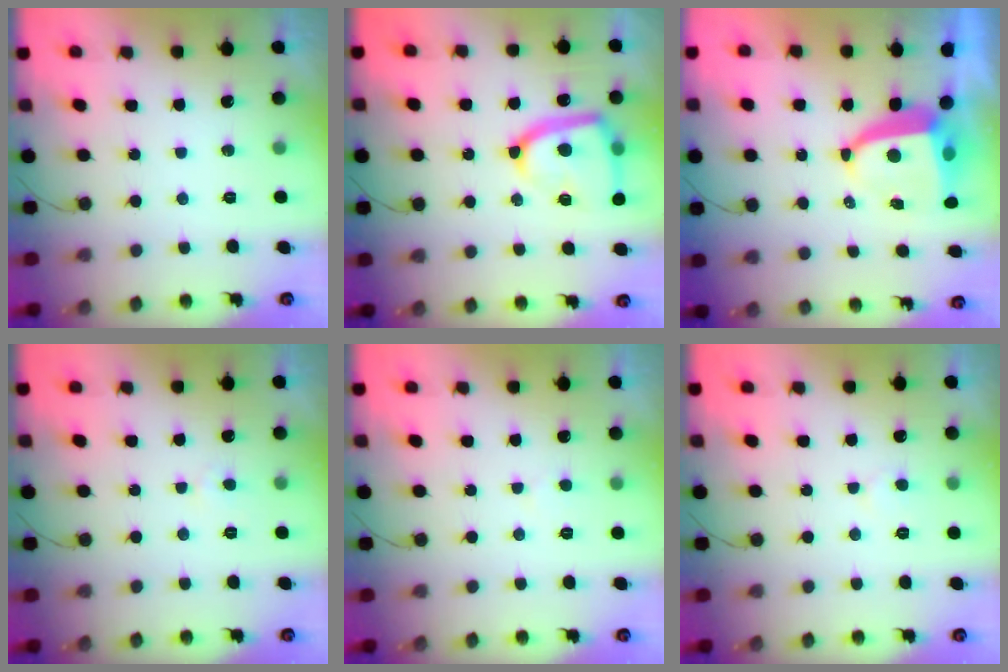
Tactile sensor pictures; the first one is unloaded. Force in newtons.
{"total": 16.9, "press": 16.8, "slide": 1.7}
{"total": 8.5, "press": 8.4, "slide": 1.0}
{"total": 3.0, "press": 3.0, "slide": 0.2}
{"total": 1.3, "press": 1.3, "slide": 0.1}
{"total": 2.4, "press": 2.4, "slide": 0.2}